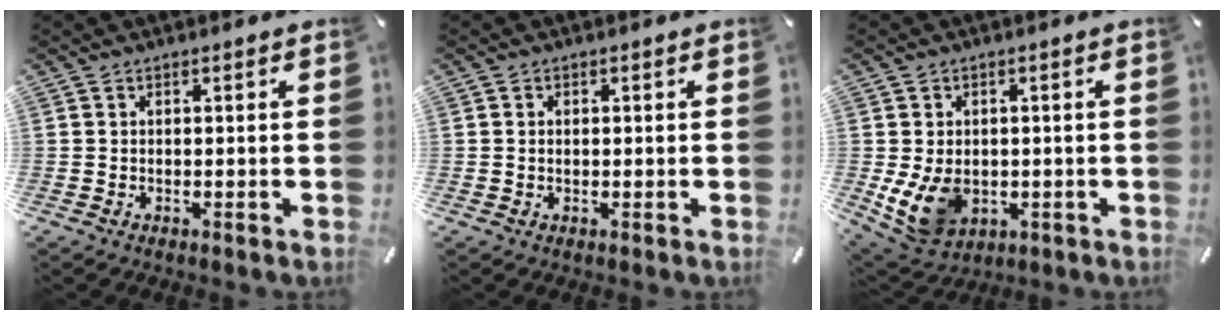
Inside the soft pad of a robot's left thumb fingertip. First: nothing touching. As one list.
[{"total": 0.8, "force": [-0.1, 0.7, 0.5], "torque": [-0.013, 0.004, -0.003]}, {"total": 9.0, "force": [-1.3, 7.2, 5.2], "torque": [-0.112, 0.003, -0.020]}]